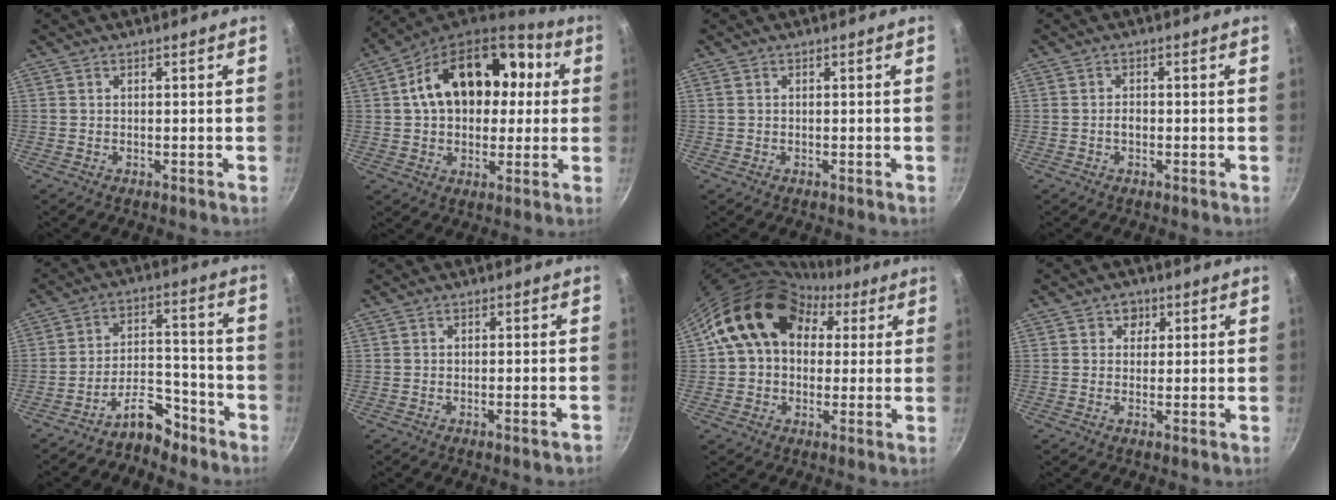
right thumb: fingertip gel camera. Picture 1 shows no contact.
{"total": 22.1, "force": [4.0, 15.2, 15.6], "torque": [-0.231, 0.038, 0.051]}
{"total": 0.6, "force": [0.3, 0.4, 0.3], "torque": [-0.007, 0.002, 0.006]}
{"total": 1.5, "force": [-0.4, 1.0, 1.1], "torque": [-0.015, 0.008, -0.007]}
{"total": 8.3, "force": [-6.6, 3.9, 3.3], "torque": [-0.029, 0.078, -0.113]}
{"total": 1.7, "force": [-1.2, 0.2, 1.3], "torque": [-0.019, 0.013, -0.015]}
{"total": 15.8, "force": [4.5, 12.1, 9.1], "torque": [-0.114, 0.025, 0.063]}
{"total": 2.7, "force": [0.9, 2.5, 0.8], "torque": [0.010, -0.004, 0.008]}